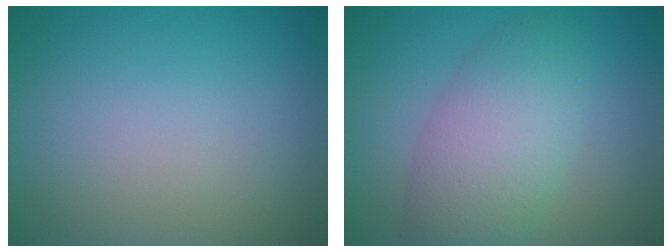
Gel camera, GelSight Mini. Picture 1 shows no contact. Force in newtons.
{"total": 6.1, "press": 6.1, "slide": 0.1}